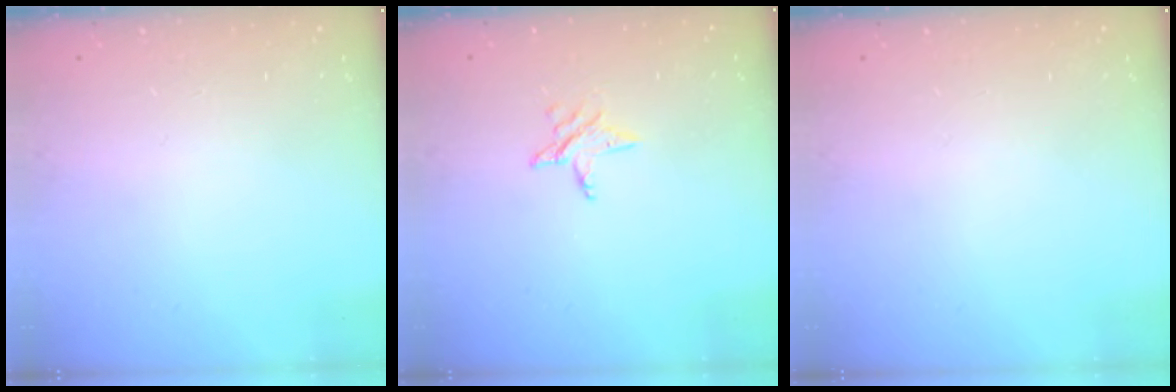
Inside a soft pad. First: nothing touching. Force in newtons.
{"total": 3.6, "press": 3.6, "slide": 0.2}
{"total": 0.0}